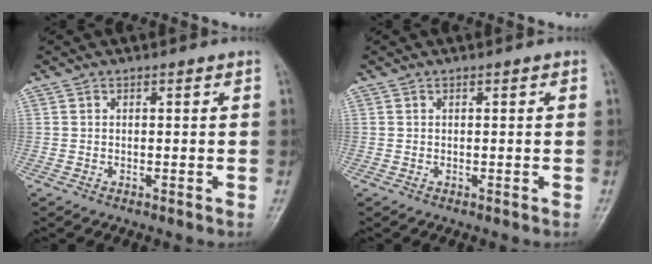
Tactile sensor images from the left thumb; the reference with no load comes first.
{"total": 0.0}